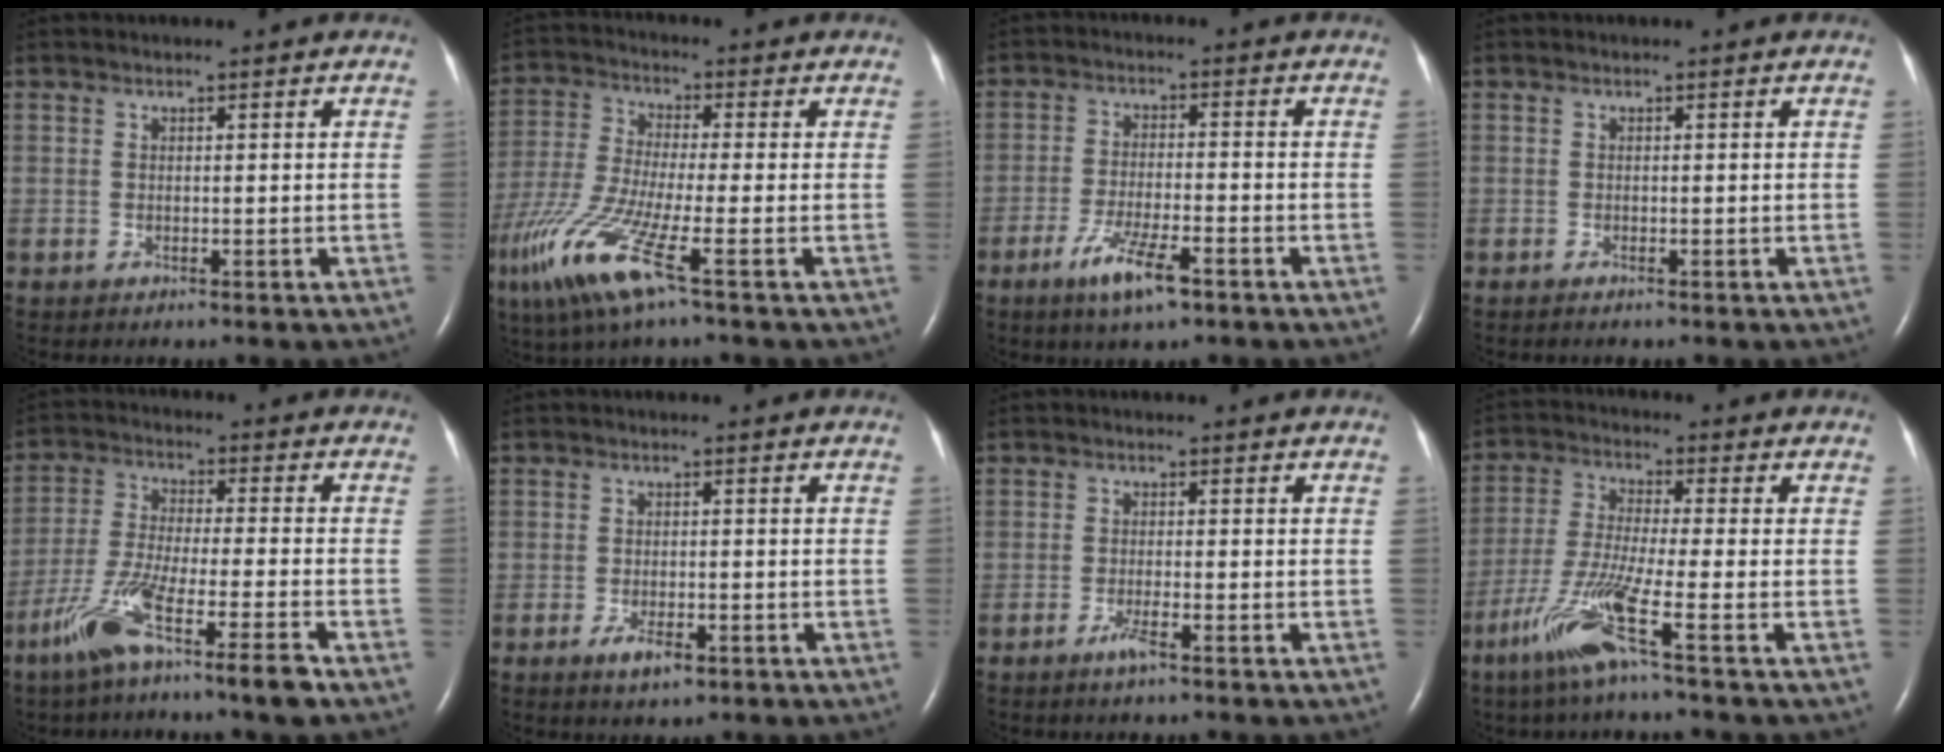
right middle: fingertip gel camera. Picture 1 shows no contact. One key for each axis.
{"total": 12.3, "fx": -5.9, "fy": 0.6, "fz": 10.8, "tx": -0.241, "ty": -0.030, "tz": -0.119}
{"total": 7.1, "fx": -4.2, "fy": 1.0, "fz": 5.6, "tx": -0.117, "ty": -0.013, "tz": -0.072}
{"total": 0.8, "fx": -0.6, "fy": 0.2, "fz": 0.4, "tx": -0.011, "ty": -0.002, "tz": -0.005}
{"total": 10.7, "fx": -6.9, "fy": -0.5, "fz": 8.1, "tx": -0.160, "ty": -0.024, "tz": -0.132}
{"total": 3.3, "fx": -1.8, "fy": 1.1, "fz": 2.5, "tx": -0.053, "ty": -0.003, "tz": -0.027}
{"total": 2.2, "fx": -1.4, "fy": -0.1, "fz": 1.6, "tx": -0.038, "ty": -0.003, "tz": -0.030}
{"total": 9.4, "fx": -5.1, "fy": -1.2, "fz": 7.8, "tx": -0.160, "ty": -0.027, "tz": -0.109}